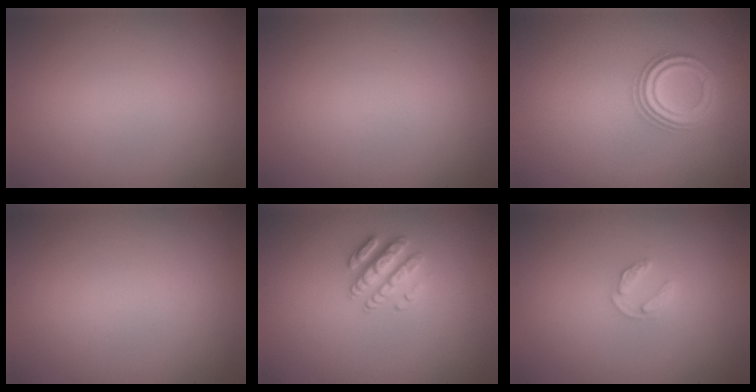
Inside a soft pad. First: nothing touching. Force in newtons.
{"total": 0.0}
{"total": 2.5, "press": 2.4, "slide": 0.4}
{"total": 0.0}
{"total": 2.6, "press": 2.5, "slide": 0.7}
{"total": 1.3, "press": 1.3, "slide": 0.2}